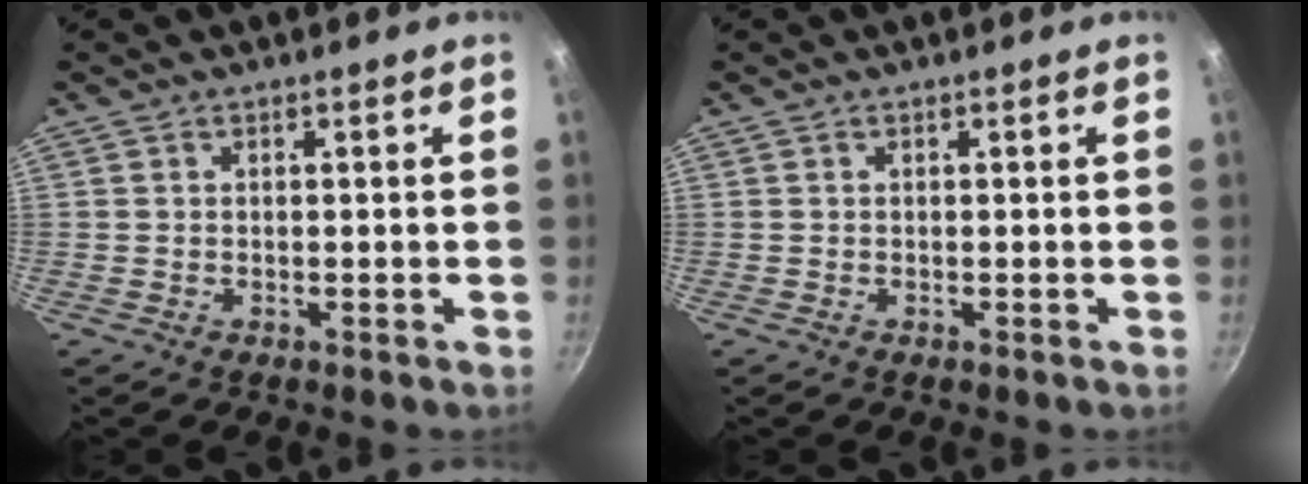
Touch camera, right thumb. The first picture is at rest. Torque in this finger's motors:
{"motor_torque": [0.00, 0.00, 0.08, -0.07, 0.01]}